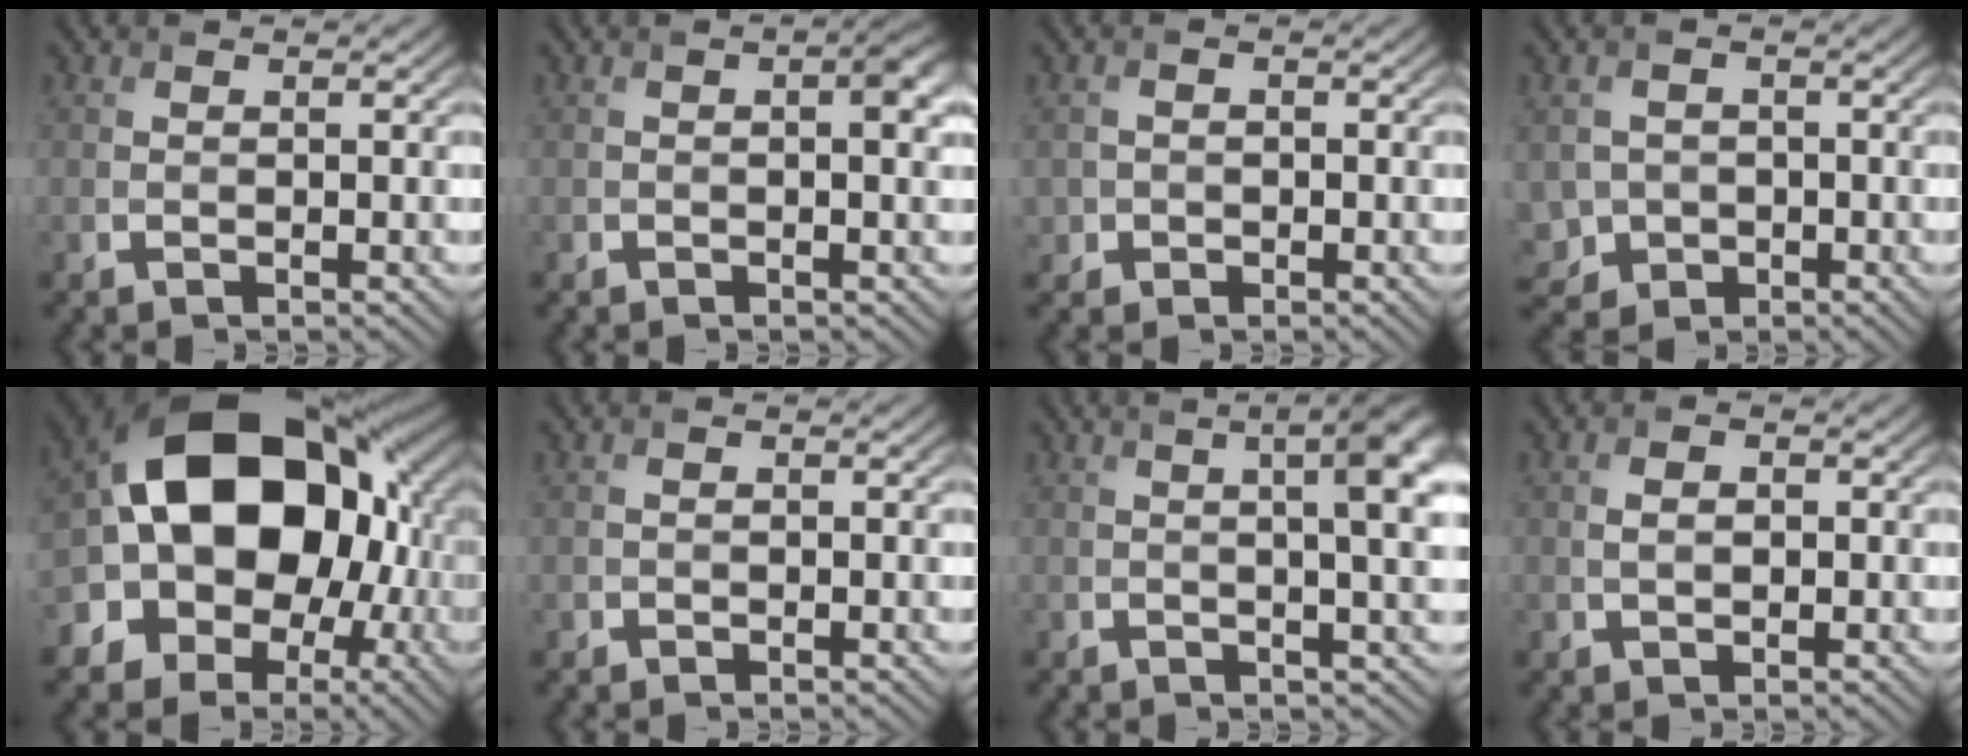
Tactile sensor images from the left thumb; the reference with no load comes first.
{"total": 2.8, "force": [0.2, 1.3, 2.5], "torque": [-0.034, 0.006, 0.001]}
{"total": 1.8, "force": [-0.8, 1.6, 0.1], "torque": [-0.001, -0.001, -0.017]}
{"total": 4.1, "force": [-1.1, 3.6, 1.4], "torque": [-0.042, -0.008, -0.031]}
{"total": 20.4, "force": [-0.2, 15.8, 12.9], "torque": [-0.223, -0.019, -0.005]}
{"total": 0.8, "force": [-0.6, 0.6, 0.0], "torque": [0.000, -0.003, -0.016]}
{"total": 7.3, "force": [1.6, 2.1, 6.9], "torque": [-0.082, 0.019, 0.018]}
{"total": 2.0, "force": [-0.3, 1.3, 1.5], "torque": [-0.027, -0.002, -0.005]}